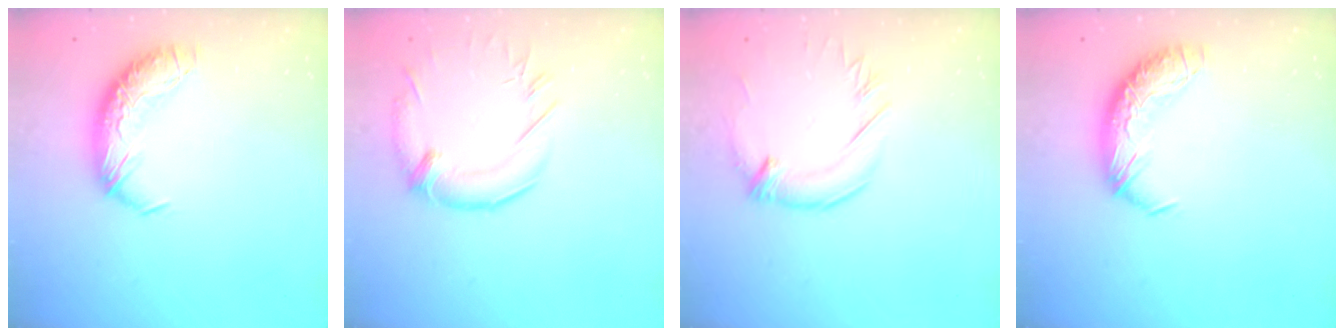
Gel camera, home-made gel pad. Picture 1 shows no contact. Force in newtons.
{"total": 2.4, "press": 1.4, "slide": 1.9}
{"total": 1.3, "press": 1.1, "slide": 0.7}
{"total": 0.0}